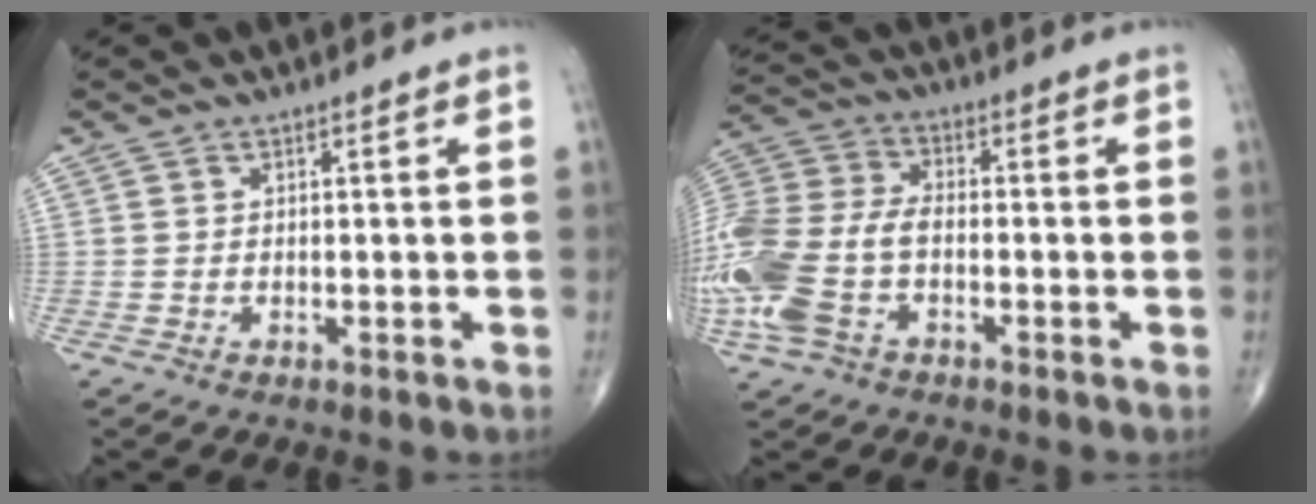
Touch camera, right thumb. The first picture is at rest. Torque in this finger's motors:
{"motor_torque": [1.74, 1.56, 1.68, -0.54, 0.49]}